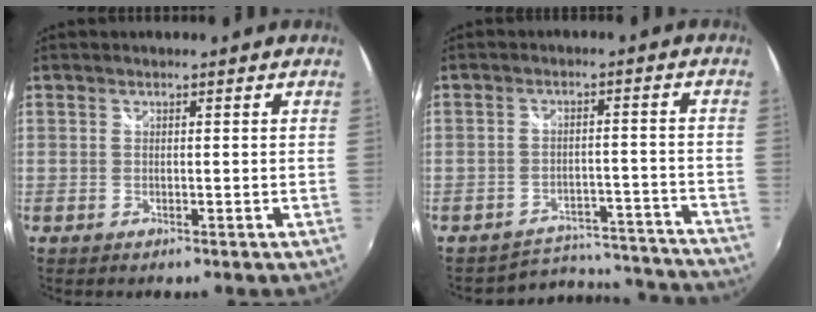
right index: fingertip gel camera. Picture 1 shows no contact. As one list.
[{"total": 17.1, "force": [-16.5, 4.0, 2.3], "torque": [-0.043, 0.033, -0.206]}]